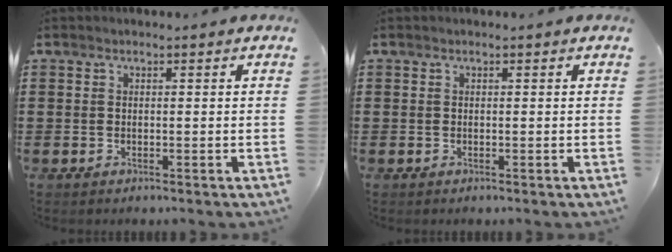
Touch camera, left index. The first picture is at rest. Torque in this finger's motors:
{"motor_torque": [0.00, 0.00, 0.00, 0.00]}